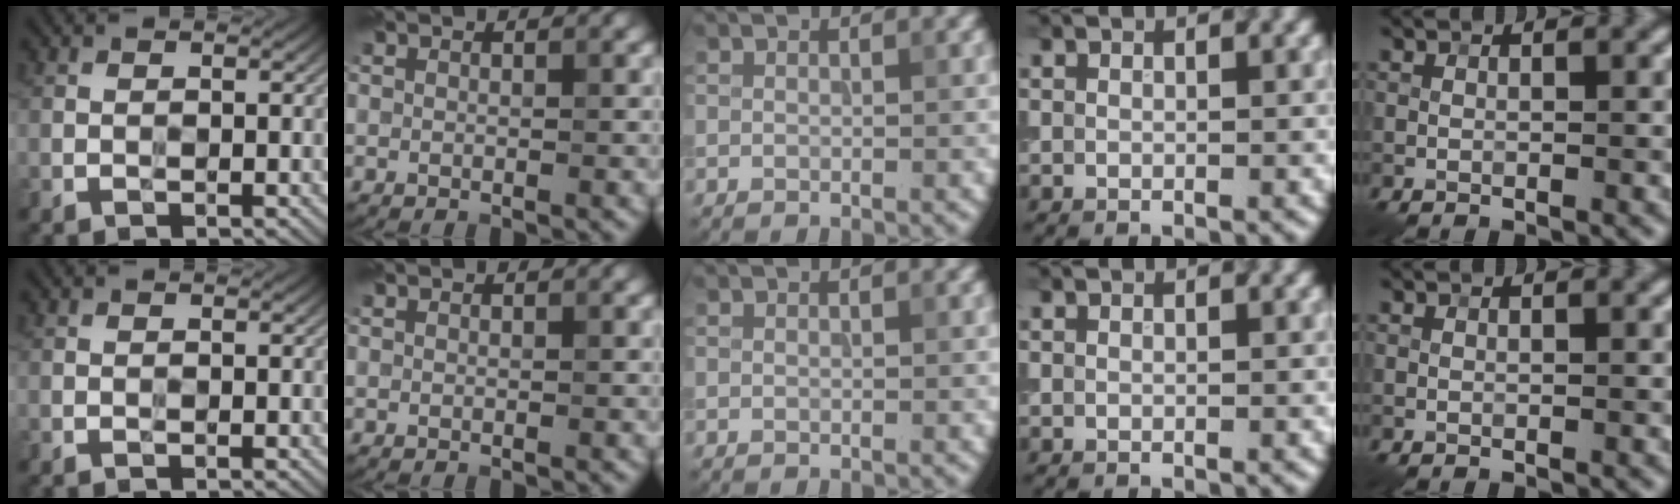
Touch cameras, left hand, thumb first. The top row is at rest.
{}